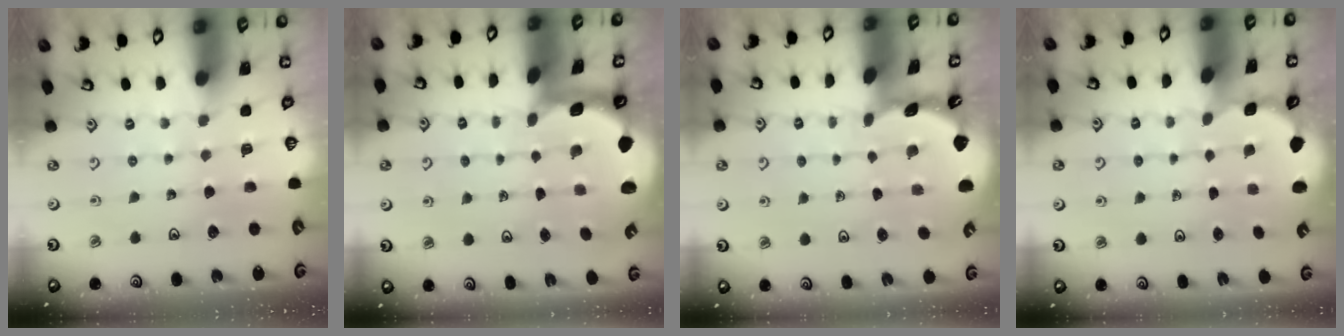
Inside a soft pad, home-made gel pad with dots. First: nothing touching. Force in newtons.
{"total": 2.1, "press": 1.9, "slide": 0.8}
{"total": 1.7, "press": 1.7, "slide": 0.1}
{"total": 3.7, "press": 3.4, "slide": 1.6}